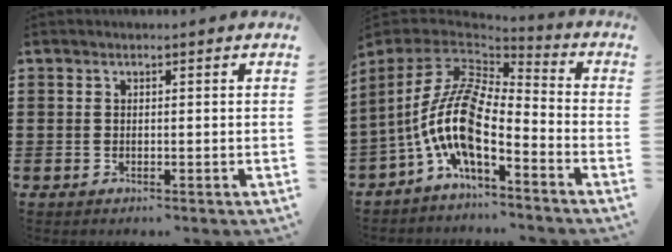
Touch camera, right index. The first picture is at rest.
{"total": 12.0, "force": [-3.9, 4.3, 10.5], "torque": [-0.253, -0.017, -0.093]}